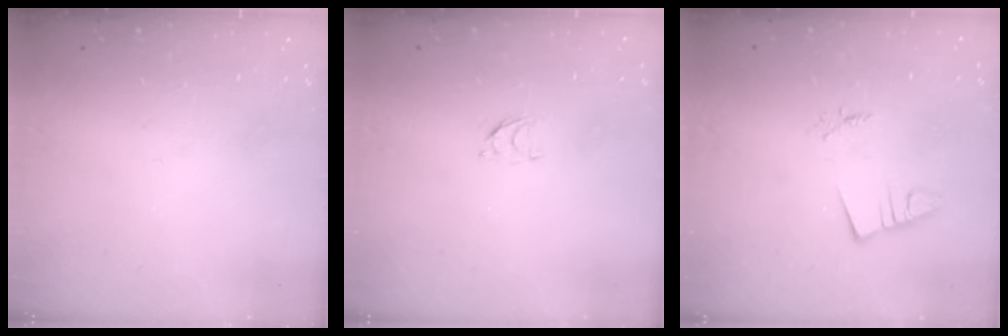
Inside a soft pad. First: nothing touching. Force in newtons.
{"total": 2.9, "press": 2.9, "slide": 0.2}
{"total": 1.8, "press": 1.8, "slide": 0.1}